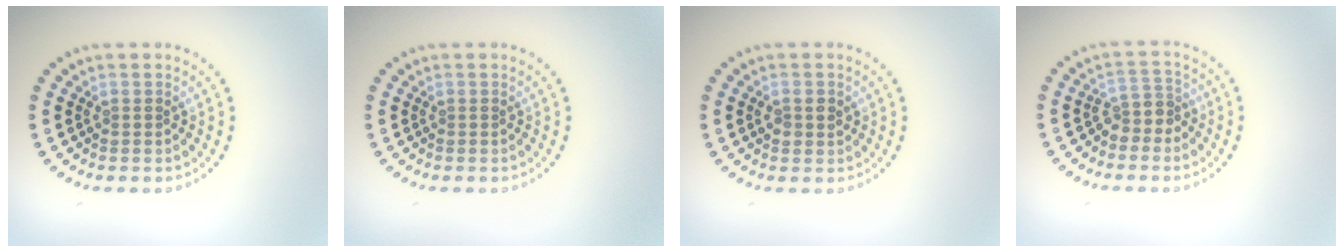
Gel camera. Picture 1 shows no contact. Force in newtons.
{"total": 0.0}
{"total": 1.5, "press": 1.5, "slide": 0.1}
{"total": 2.3, "press": 1.7, "slide": 1.5}